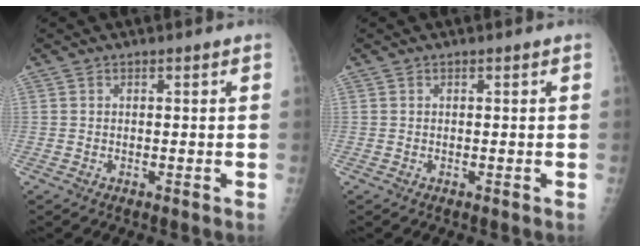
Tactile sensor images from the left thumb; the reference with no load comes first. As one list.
[{"total": 0.0}]